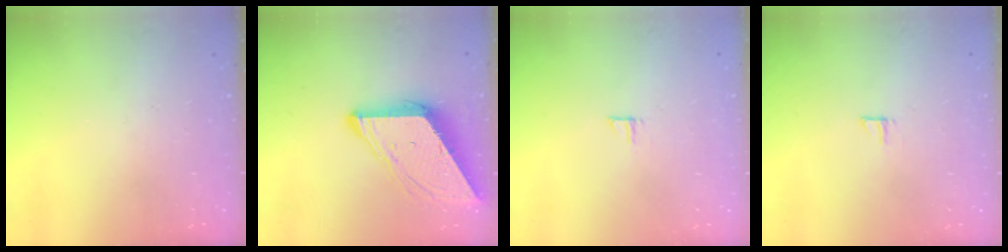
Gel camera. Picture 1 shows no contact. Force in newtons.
{"total": 10.3, "press": 10.3, "slide": 0.9}
{"total": 5.4, "press": 5.4, "slide": 0.5}
{"total": 5.4, "press": 5.4, "slide": 0.5}